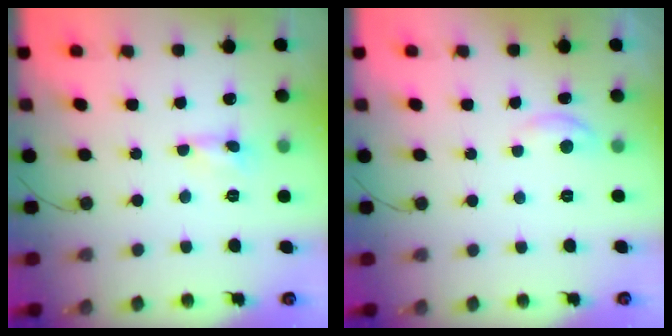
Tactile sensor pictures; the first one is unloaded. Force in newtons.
{"total": 4.1, "press": 4.1, "slide": 0.2}